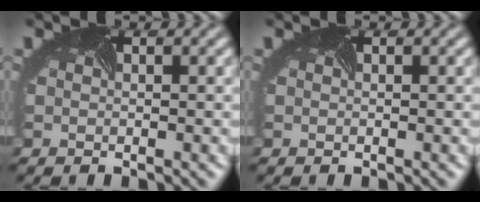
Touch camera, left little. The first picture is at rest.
{"total": 0.0}